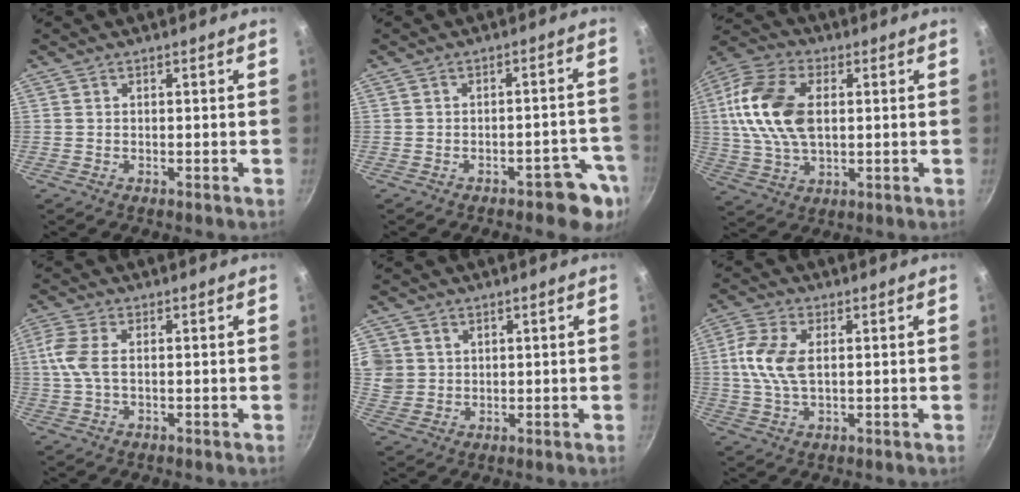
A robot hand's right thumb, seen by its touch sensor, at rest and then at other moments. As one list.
[{"total": 6.3, "force": [-3.6, 3.1, 4.2], "torque": [-0.002, 0.038, -0.036]}, {"total": 15.4, "force": [2.1, 9.3, 12.1], "torque": [-0.225, 0.010, 0.030]}, {"total": 6.0, "force": [0.7, 3.1, 5.0], "torque": [-0.120, 0.010, 0.009]}, {"total": 7.7, "force": [2.6, 6.9, 2.6], "torque": [-0.037, -0.001, 0.061]}, {"total": 8.8, "force": [1.3, 4.9, 7.2], "torque": [-0.149, 0.009, 0.020]}]